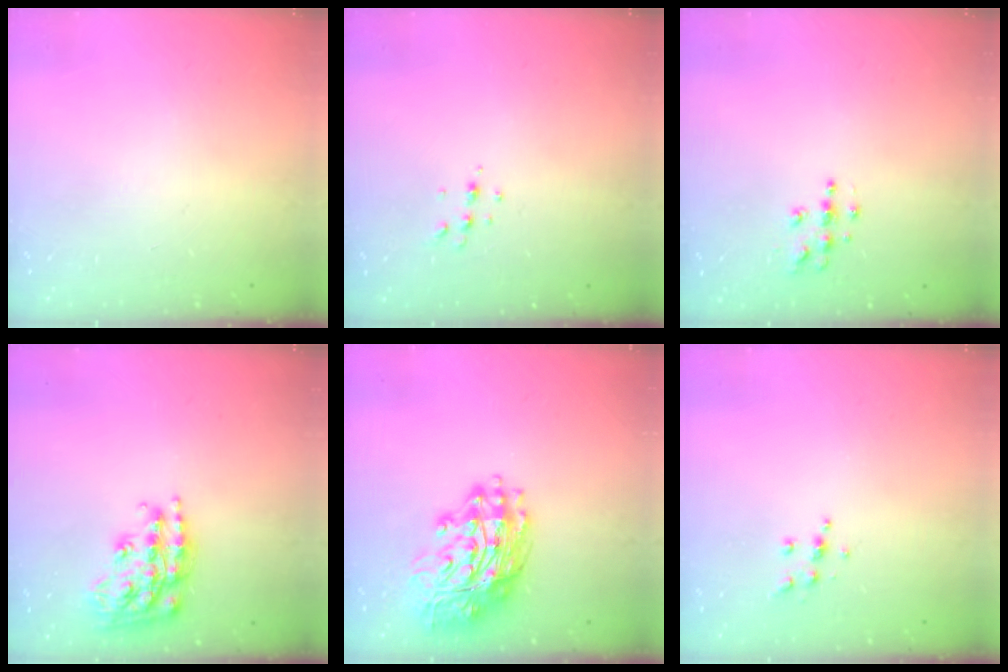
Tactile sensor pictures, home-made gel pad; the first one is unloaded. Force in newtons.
{"total": 4.3, "press": 4.2, "slide": 0.6}
{"total": 4.3, "press": 4.3, "slide": 0.4}
{"total": 17.9, "press": 17.8, "slide": 1.1}
{"total": 16.8, "press": 16.7, "slide": 1.9}
{"total": 5.4, "press": 5.3, "slide": 0.4}